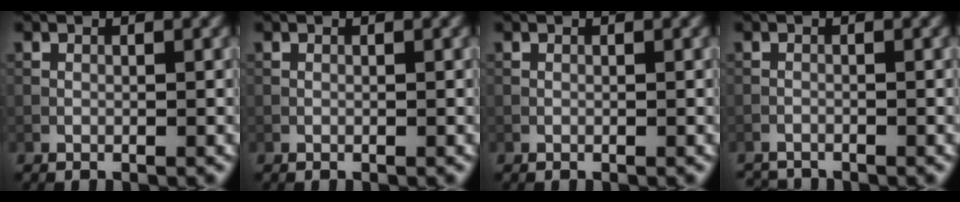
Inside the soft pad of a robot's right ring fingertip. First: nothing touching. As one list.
[{"total": 0.0}, {"total": 0.0}, {"total": 1.9, "force": [-1.9, 0.1, 0.1], "torque": [-0.009, -0.007, -0.036]}]